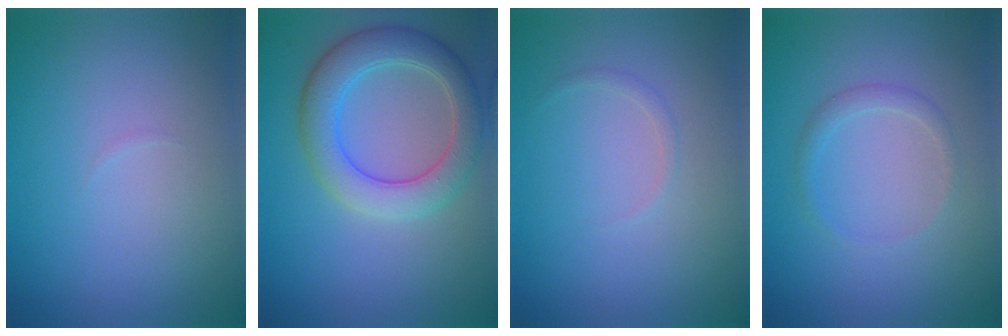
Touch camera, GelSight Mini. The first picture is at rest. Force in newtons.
{"total": 5.5, "press": 5.4, "slide": 0.3}
{"total": 0.6, "press": 0.6, "slide": 0.0}
{"total": 1.3, "press": 1.3, "slide": 0.1}